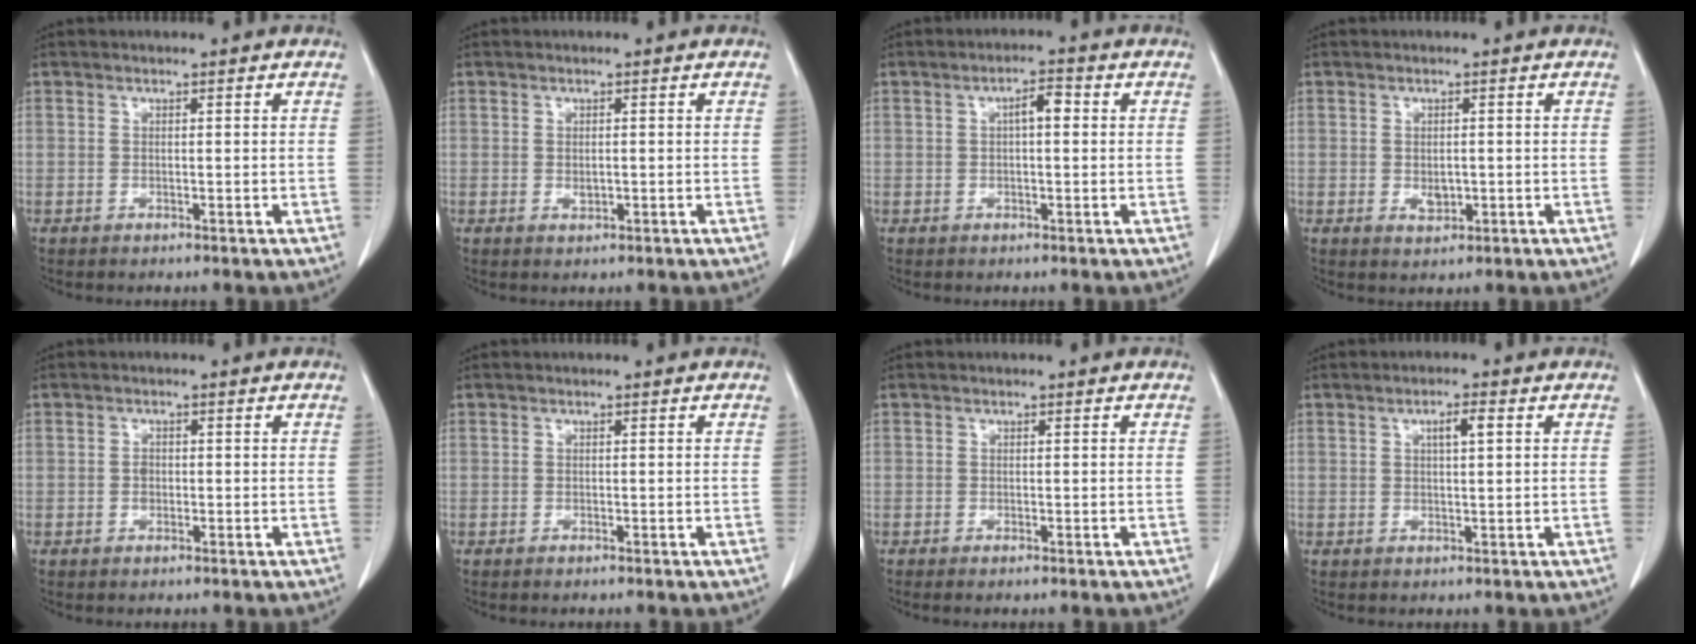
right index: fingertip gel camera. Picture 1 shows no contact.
{"total": 1.0, "force": [0.0, 0.6, 0.9], "torque": [-0.015, -0.002, 0.001]}
{"total": 3.2, "force": [0.5, 0.9, 3.0], "torque": [-0.048, 0.011, 0.006]}
{"total": 2.2, "force": [-0.3, 1.3, 1.7], "torque": [-0.028, -0.003, 0.002]}
{"total": 1.3, "force": [-0.2, 1.0, 0.8], "torque": [-0.014, 0.003, -0.003]}
{"total": 0.0}
{"total": 0.7, "force": [-0.5, 0.0, 0.5], "torque": [-0.011, -0.001, -0.008]}
{"total": 2.7, "force": [0.9, 0.5, 2.5], "torque": [-0.043, 0.002, 0.015]}